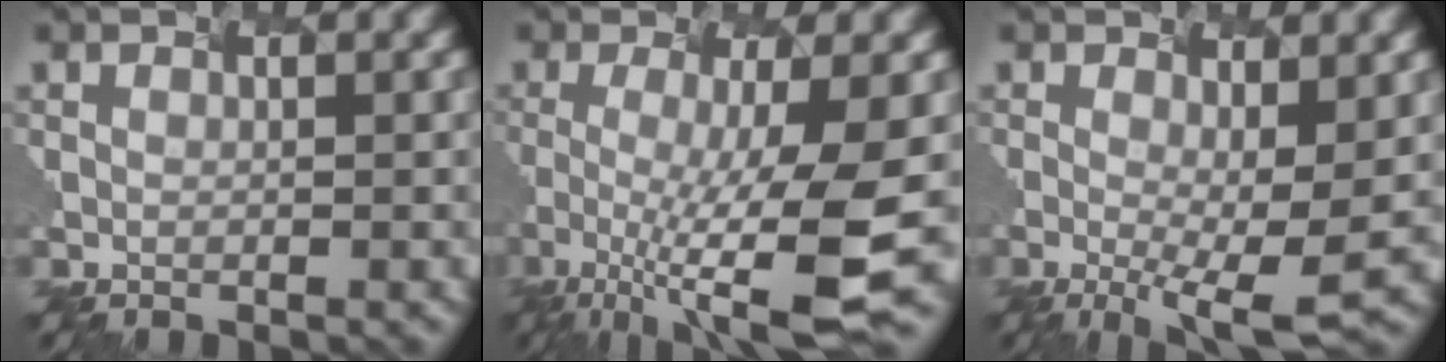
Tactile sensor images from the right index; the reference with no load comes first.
{"total": 7.7, "force": [-3.3, 0.5, 6.9], "torque": [-0.131, -0.015, -0.028]}
{"total": 4.0, "force": [-1.1, 0.0, 3.8], "torque": [-0.072, -0.017, 0.010]}